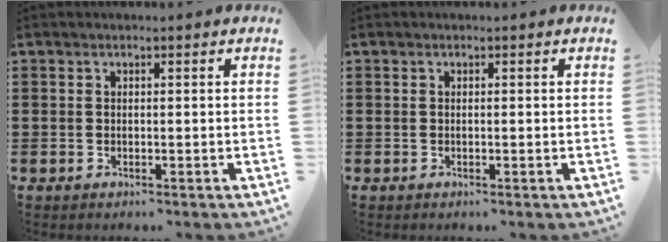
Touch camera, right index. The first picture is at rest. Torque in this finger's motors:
{"motor_torque": [-0.18, 0.20, 0.00, 0.00]}